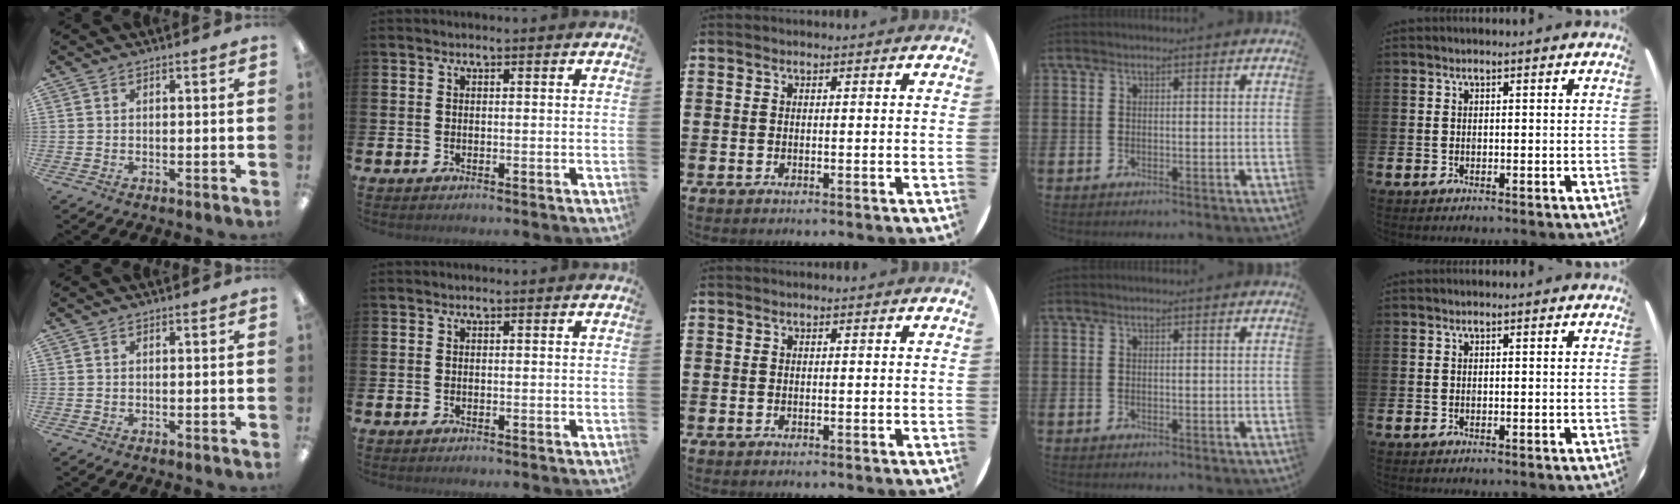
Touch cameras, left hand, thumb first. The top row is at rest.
{}